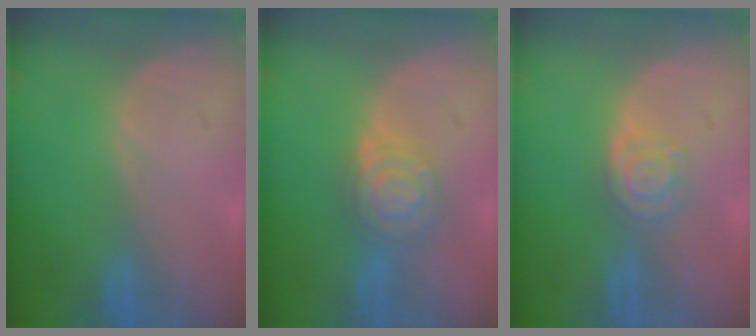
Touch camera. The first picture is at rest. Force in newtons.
{"total": 6.7, "press": 6.7, "slide": 0.4}
{"total": 4.3, "press": 3.8, "slide": 2.0}